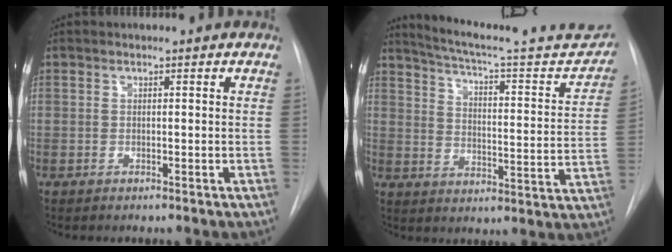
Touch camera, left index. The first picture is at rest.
{"total": 24.3, "force": [22.1, 3.2, 9.5], "torque": [-0.136, -0.055, 0.281]}